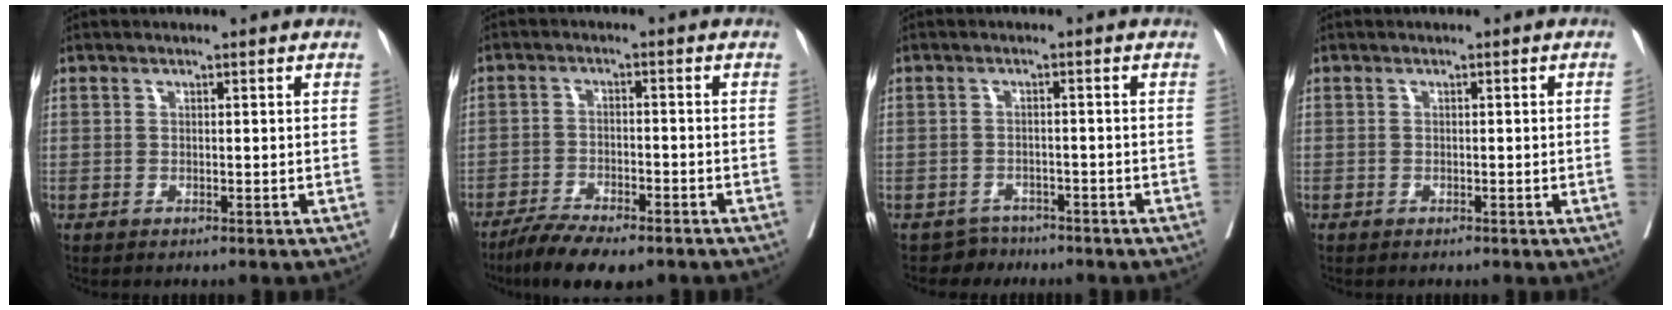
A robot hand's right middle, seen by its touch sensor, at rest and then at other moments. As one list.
[{"total": 9.4, "force": [-7.5, 2.1, 5.3], "torque": [-0.087, -0.019, -0.122]}, {"total": 2.9, "force": [-2.5, 1.2, -0.9], "torque": [0.014, -0.001, -0.044]}, {"total": 1.1, "force": [-0.2, -0.4, 1.0], "torque": [-0.014, -0.001, -0.001]}]